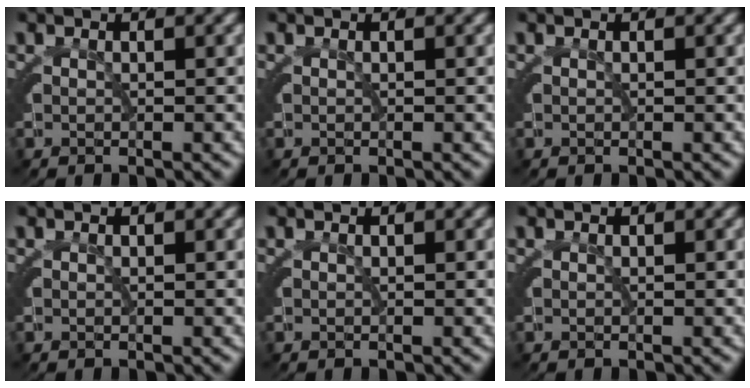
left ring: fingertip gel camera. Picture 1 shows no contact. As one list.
[{"total": 0.0}, {"total": 0.0}, {"total": 0.0}, {"total": 0.0}, {"total": 0.0}]